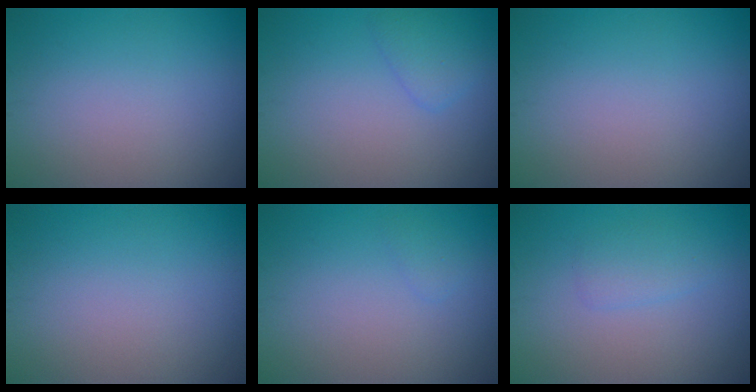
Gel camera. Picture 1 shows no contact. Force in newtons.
{"total": 1.8, "press": 1.8, "slide": 0.1}
{"total": 0.0}
{"total": 0.0}
{"total": 0.7, "press": 0.7, "slide": 0.0}
{"total": 1.6, "press": 1.6, "slide": 0.1}